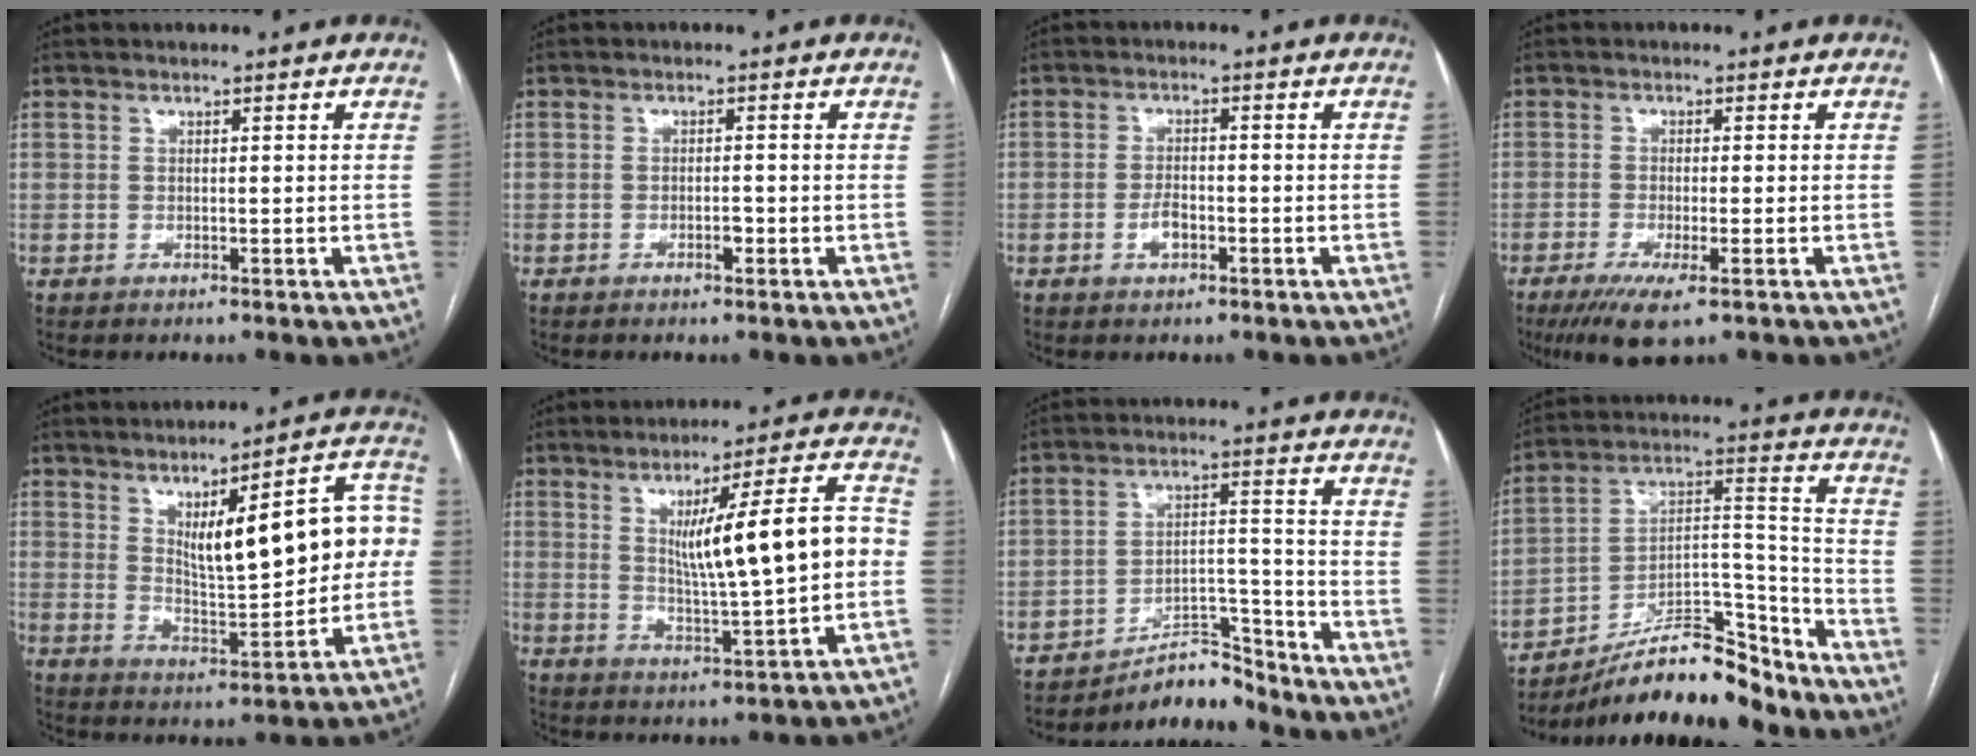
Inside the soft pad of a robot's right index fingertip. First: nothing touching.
{"total": 1.3, "force": [-0.7, 0.4, 1.1], "torque": [-0.019, 0.001, -0.011]}
{"total": 2.9, "force": [-1.3, 1.3, 2.2], "torque": [-0.042, 0.004, -0.022]}
{"total": 6.5, "force": [-3.7, 0.8, 5.2], "torque": [-0.092, -0.018, -0.061]}
{"total": 16.2, "force": [2.7, 4.4, 15.3], "torque": [-0.208, 0.027, 0.050]}
{"total": 14.2, "force": [1.2, 1.0, 14.1], "torque": [-0.213, 0.015, 0.026]}
{"total": 6.8, "force": [-6.6, 1.3, 0.4], "torque": [0.000, 0.043, -0.109]}
{"total": 18.2, "force": [-15.8, 3.9, 8.1], "torque": [-0.140, 0.040, -0.266]}